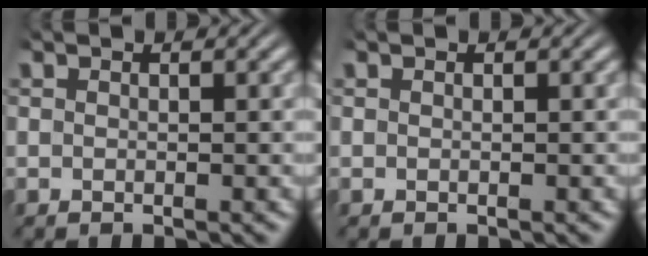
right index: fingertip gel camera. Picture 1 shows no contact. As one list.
[{"total": 0.0}]